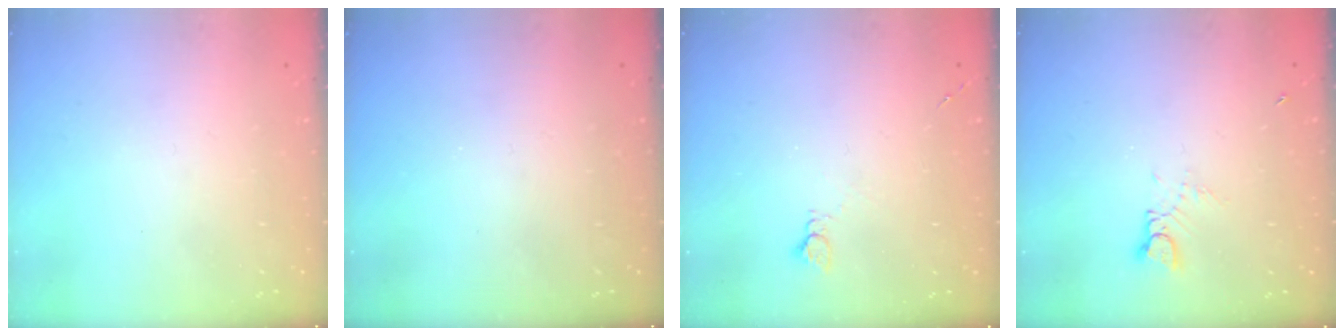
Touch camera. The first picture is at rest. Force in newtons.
{"total": 0.0}
{"total": 2.6, "press": 2.6, "slide": 0.4}
{"total": 2.4, "press": 2.4, "slide": 0.4}